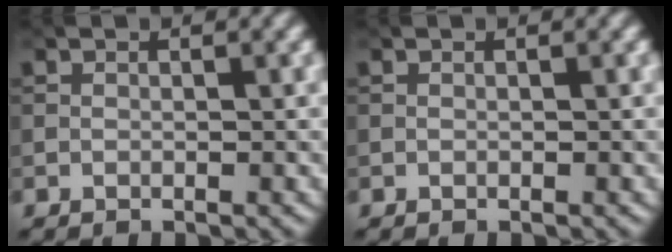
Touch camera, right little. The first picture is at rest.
{"total": 0.0}